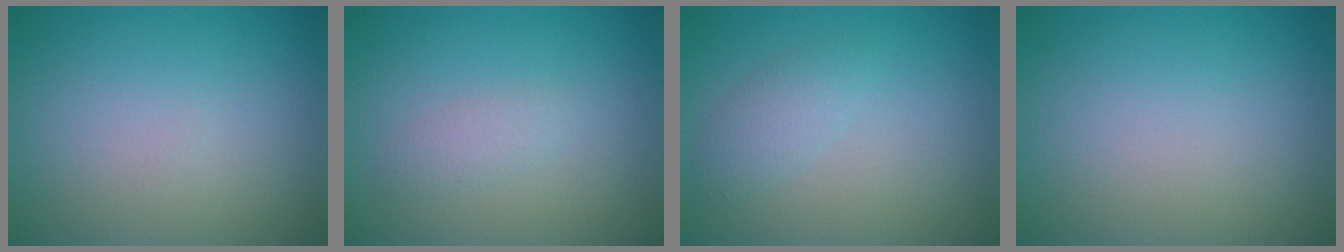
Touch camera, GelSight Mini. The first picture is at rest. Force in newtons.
{"total": 1.3, "press": 1.3, "slide": 0.1}
{"total": 1.7, "press": 1.7, "slide": 0.1}
{"total": 0.0}